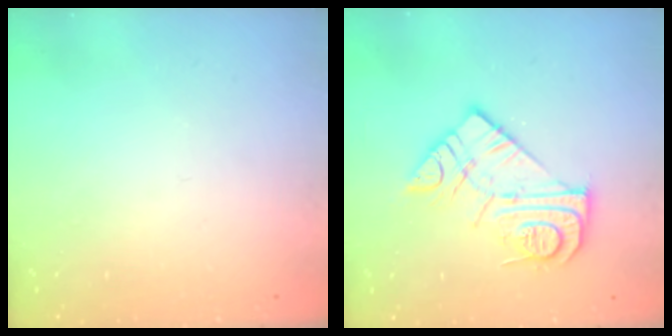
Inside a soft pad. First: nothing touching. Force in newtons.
{"total": 13.4, "press": 13.4, "slide": 1.1}